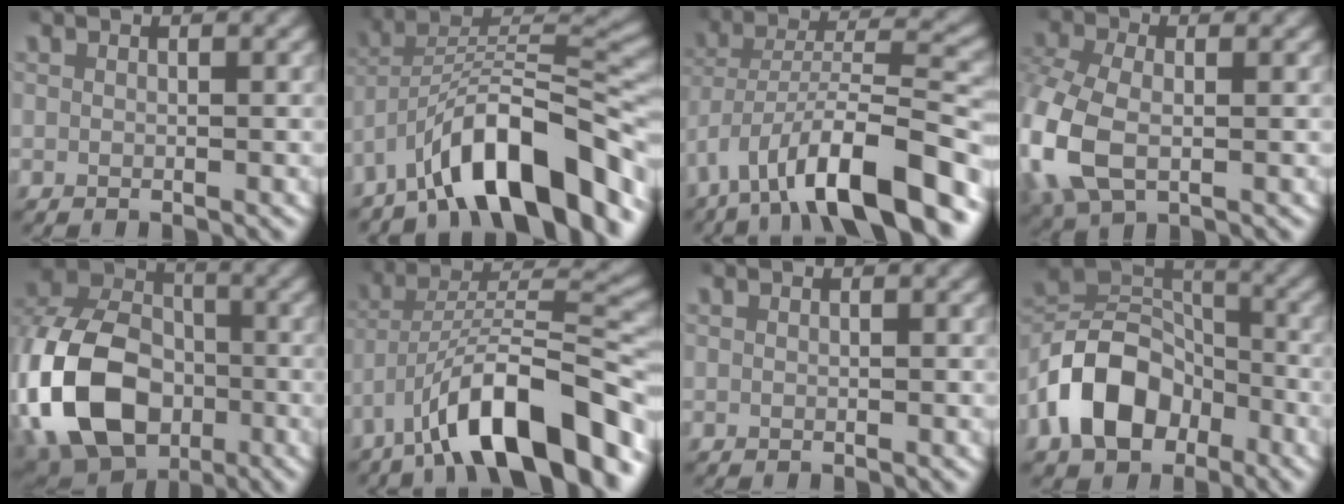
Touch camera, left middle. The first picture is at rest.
{"total": 10.1, "force": [-4.5, 4.5, 7.8], "torque": [-0.129, -0.014, -0.061]}
{"total": 8.5, "force": [-4.7, 2.7, 6.5], "torque": [-0.117, -0.001, -0.068]}
{"total": 7.9, "force": [-1.3, 6.0, 4.9], "torque": [-0.167, -0.035, -0.006]}
{"total": 15.0, "force": [-3.0, 11.6, 9.0], "torque": [-0.208, -0.039, -0.040]}
{"total": 9.2, "force": [-4.4, 3.4, 7.3], "torque": [-0.137, -0.011, -0.056]}
{"total": 0.0}
{"total": 9.3, "force": [-2.8, 7.2, 5.3], "torque": [-0.106, -0.011, -0.051]}